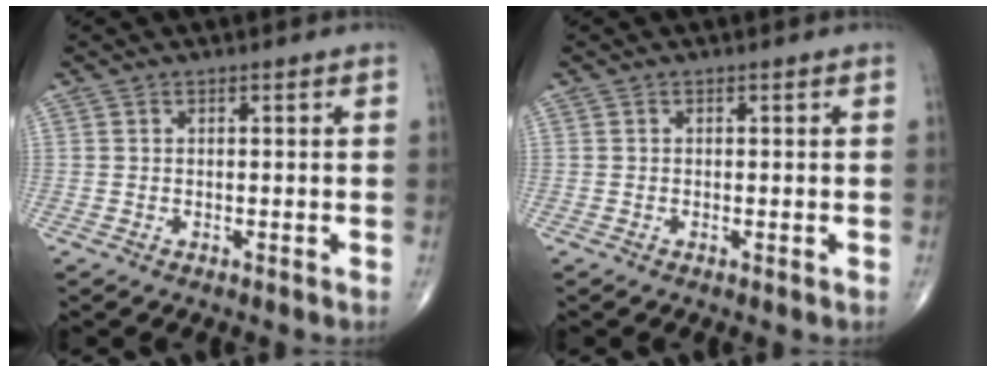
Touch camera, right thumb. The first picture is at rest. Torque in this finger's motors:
{"motor_torque": [0.11, -0.11, -0.07, -0.12, 0.01]}